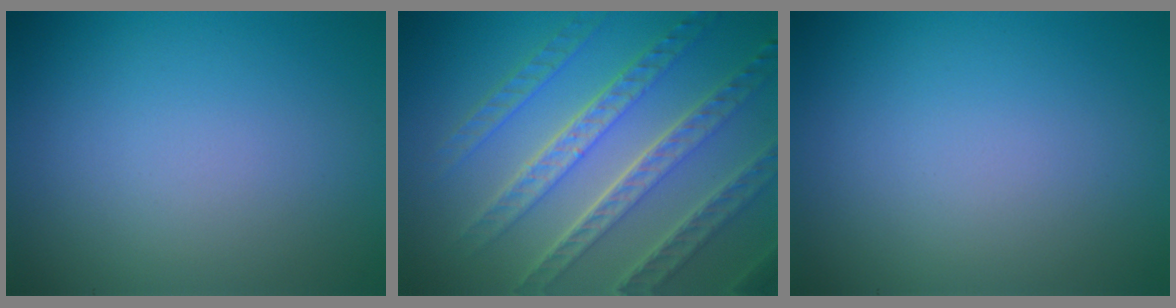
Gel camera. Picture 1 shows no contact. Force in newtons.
{"total": 8.4, "press": 5.9, "slide": 6.0}
{"total": 0.0}